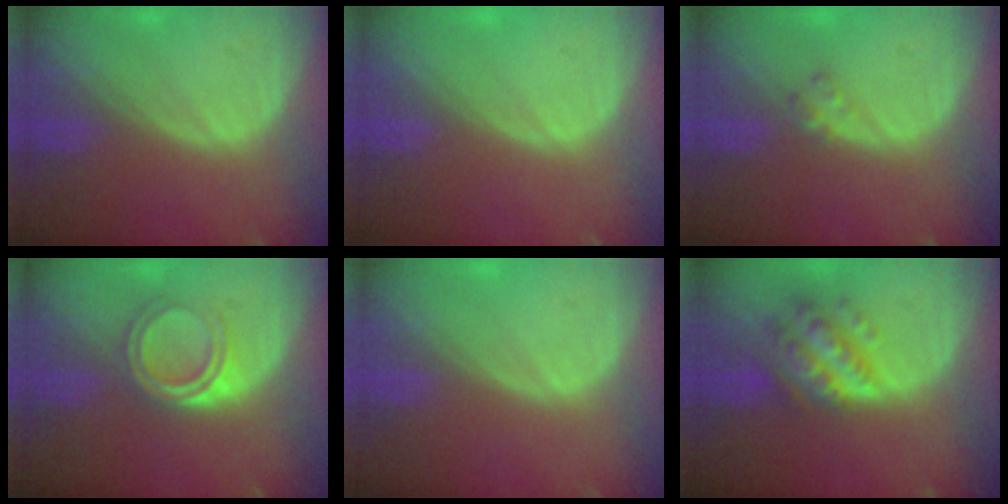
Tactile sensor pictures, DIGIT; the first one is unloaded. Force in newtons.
{"total": 0.0}
{"total": 1.6, "press": 1.6, "slide": 0.2}
{"total": 4.4, "press": 4.4, "slide": 0.4}
{"total": 0.0}
{"total": 7.4, "press": 7.4, "slide": 0.5}